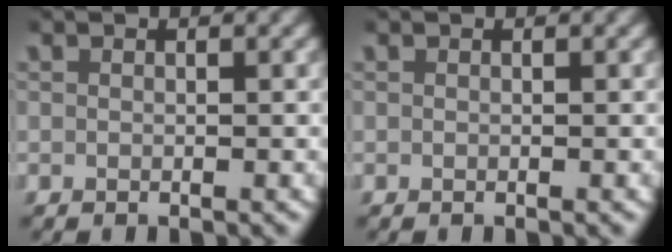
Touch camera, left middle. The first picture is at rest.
{"total": 0.0}